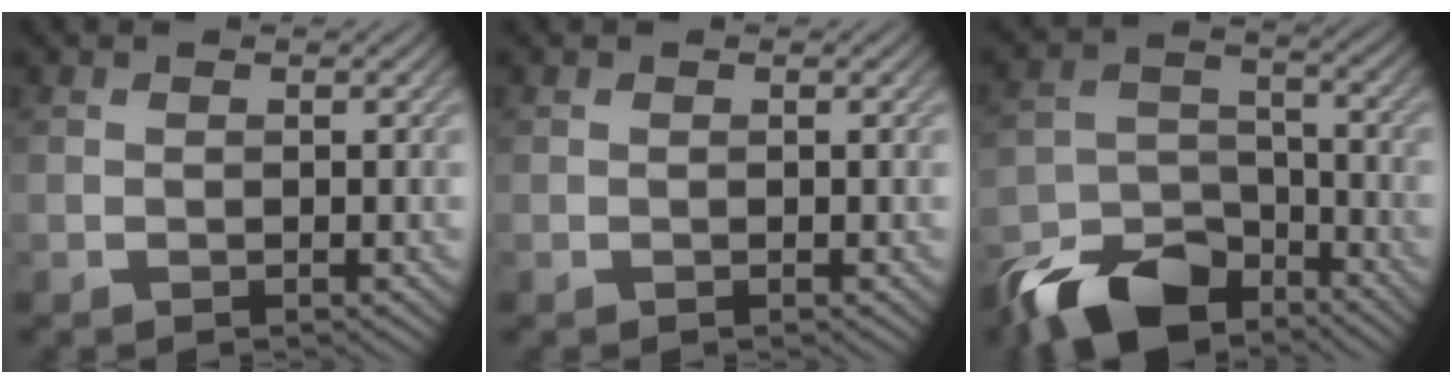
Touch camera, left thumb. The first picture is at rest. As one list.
[{"total": 0.0}, {"total": 12.8, "force": [-9.7, 5.9, 5.7], "torque": [-0.120, -0.013, -0.178]}]